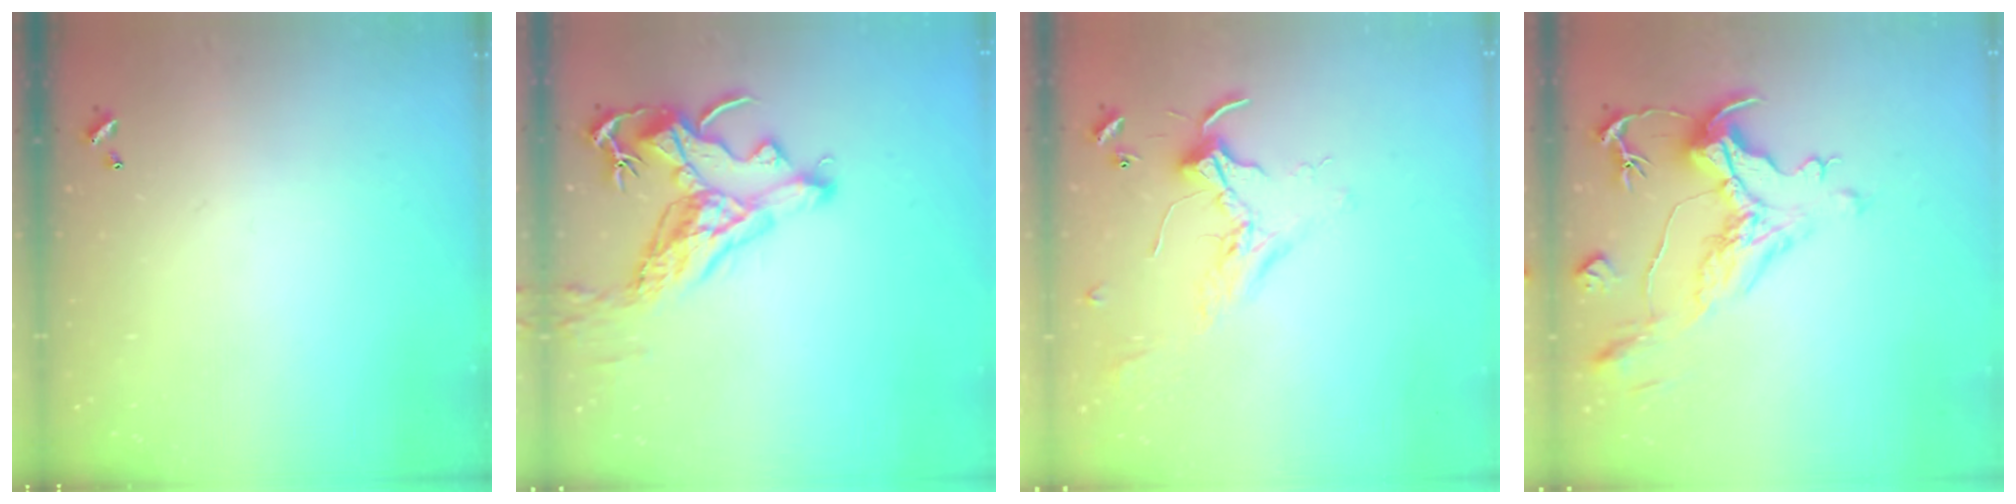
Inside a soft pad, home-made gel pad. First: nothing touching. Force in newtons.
{"total": 8.1, "press": 8.0, "slide": 1.4}
{"total": 2.1, "press": 2.1, "slide": 0.5}
{"total": 1.9, "press": 0.8, "slide": 1.7}